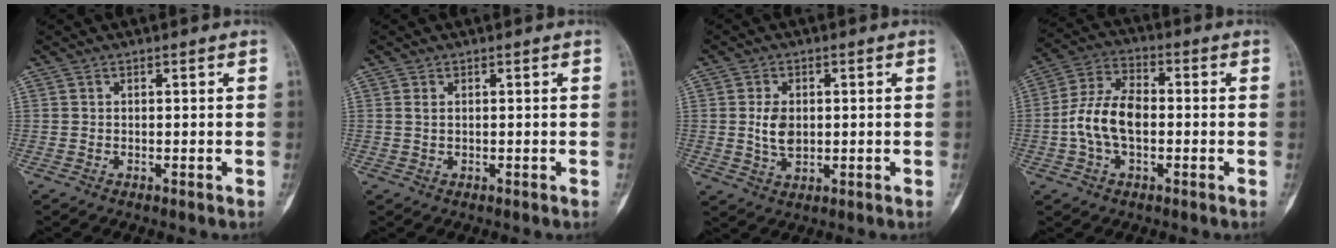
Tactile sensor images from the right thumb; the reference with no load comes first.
{"total": 1.1, "force": [0.4, 0.5, 0.9], "torque": [-0.023, 0.003, 0.012]}
{"total": 5.2, "force": [0.4, 3.4, 3.9], "torque": [-0.067, -0.005, 0.013]}
{"total": 10.8, "force": [-1.3, 6.3, 8.7], "torque": [-0.169, 0.030, -0.030]}